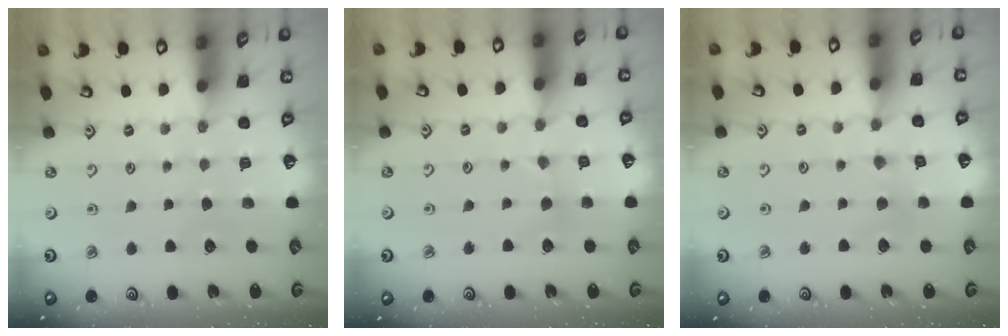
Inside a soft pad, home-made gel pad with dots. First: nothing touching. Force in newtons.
{"total": 1.6, "press": 1.5, "slide": 0.2}
{"total": 2.7, "press": 2.6, "slide": 0.4}